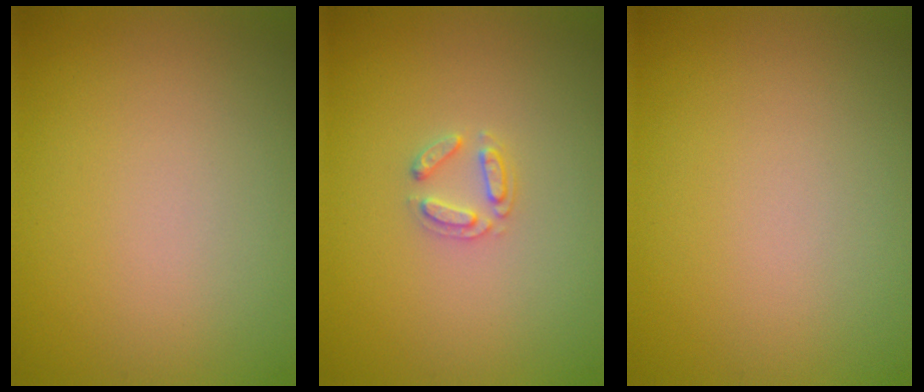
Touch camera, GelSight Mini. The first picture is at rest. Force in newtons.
{"total": 1.7, "press": 1.7, "slide": 0.2}
{"total": 0.0}